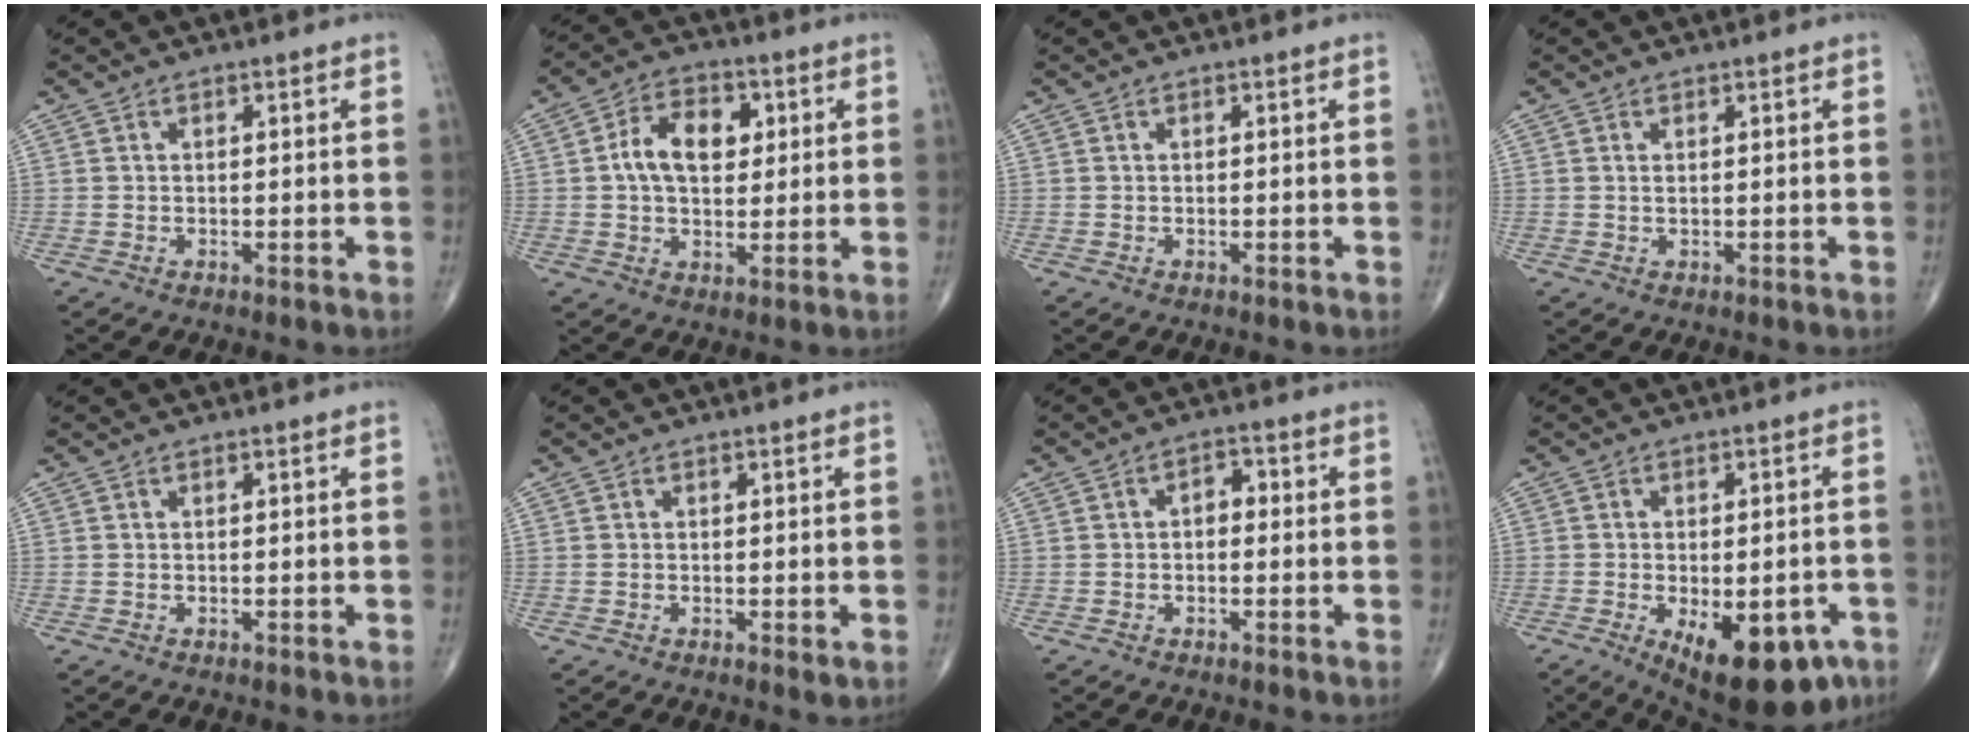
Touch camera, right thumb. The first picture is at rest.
{"total": 10.5, "force": [1.9, 6.9, 7.8], "torque": [-0.110, 0.009, 0.027]}
{"total": 0.0}
{"total": 0.6, "force": [0.2, 0.2, 0.5], "torque": [-0.010, 0.000, 0.004]}
{"total": 0.0}
{"total": 1.0, "force": [-0.2, 0.3, 0.9], "torque": [-0.015, -0.004, -0.005]}
{"total": 3.1, "force": [0.0, 2.1, 2.3], "torque": [-0.017, 0.014, -0.008]}
{"total": 16.4, "force": [-7.5, 7.8, 12.4], "torque": [-0.138, 0.006, -0.087]}